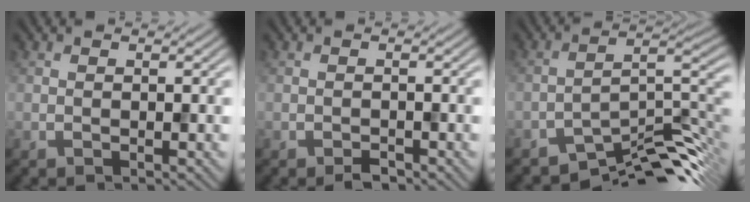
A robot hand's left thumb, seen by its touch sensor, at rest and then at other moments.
{"total": 1.0, "force": [-0.9, 0.3, 0.3], "torque": [-0.003, 0.003, -0.015]}
{"total": 10.0, "force": [-8.1, 2.3, 5.4], "torque": [-0.072, 0.004, -0.142]}